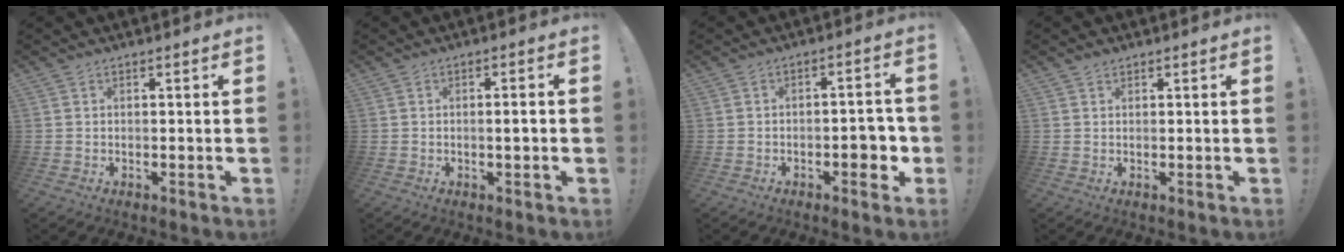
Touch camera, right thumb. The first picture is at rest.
{"total": 2.5, "force": [-0.5, 0.1, 2.4], "torque": [-0.042, 0.002, -0.013]}
{"total": 7.2, "force": [-2.6, 3.3, 5.9], "torque": [-0.069, 0.013, -0.040]}
{"total": 1.4, "force": [1.1, 0.7, 0.4], "torque": [-0.005, -0.001, 0.020]}